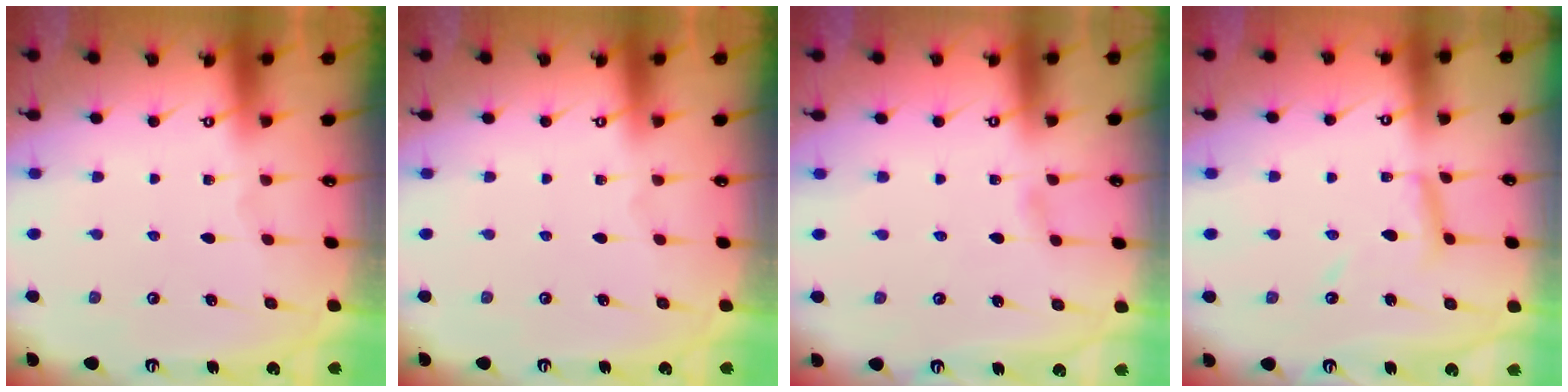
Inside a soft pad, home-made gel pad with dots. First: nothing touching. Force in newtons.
{"total": 0.0}
{"total": 2.0, "press": 2.0, "slide": 0.3}
{"total": 8.6, "press": 8.6, "slide": 0.6}